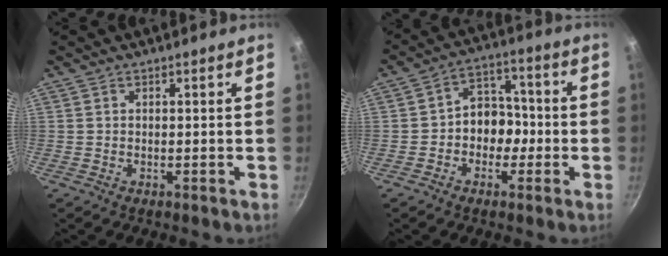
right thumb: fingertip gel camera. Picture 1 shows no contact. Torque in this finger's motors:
{"motor_torque": [-0.03, 0.05, -0.02, -0.02, 0.09]}